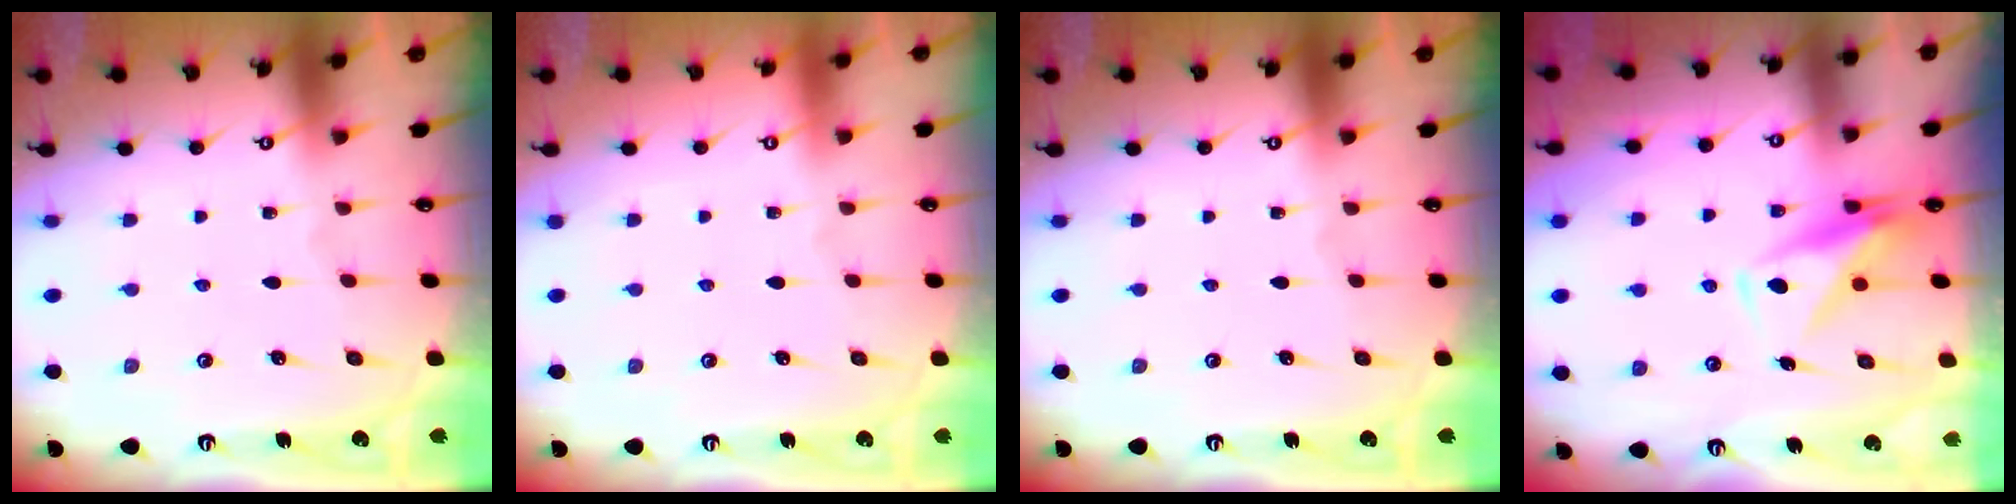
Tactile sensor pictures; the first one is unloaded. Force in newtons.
{"total": 3.9, "press": 3.9, "slide": 0.1}
{"total": 0.0}
{"total": 8.8, "press": 8.8, "slide": 0.8}